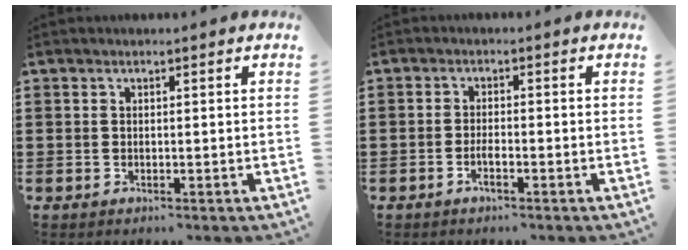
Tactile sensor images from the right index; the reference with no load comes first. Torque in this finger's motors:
{"motor_torque": [0.59, 0.58, 0.21, 0.06]}